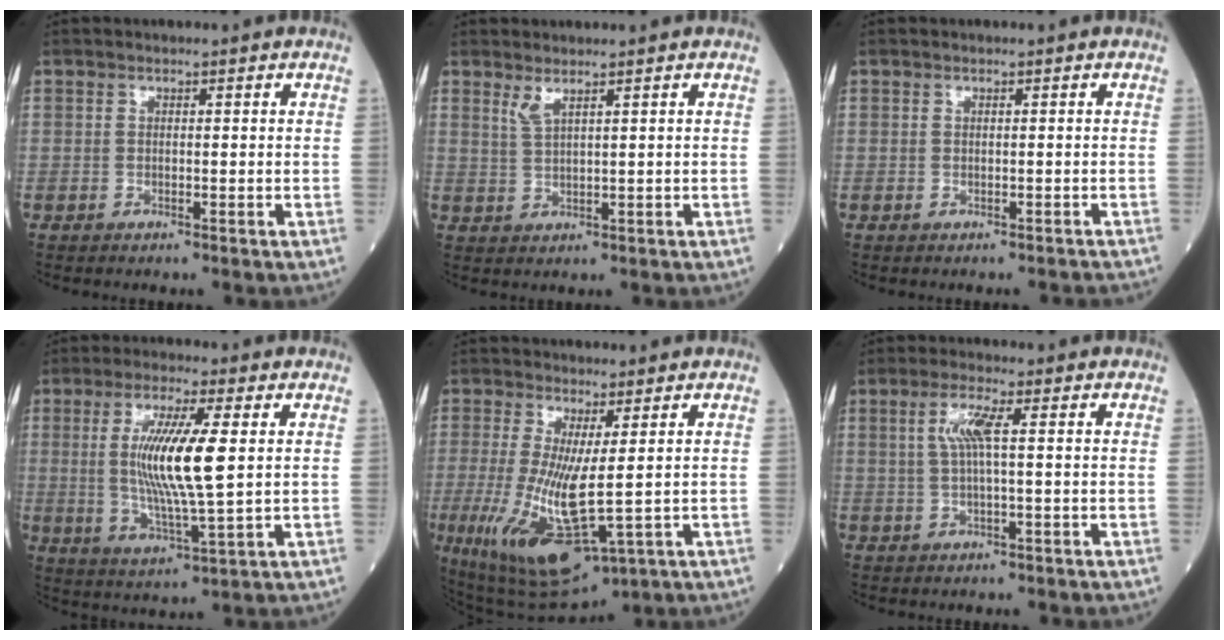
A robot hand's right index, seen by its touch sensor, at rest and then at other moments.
{"total": 2.1, "force": [1.5, -0.1, 1.4], "torque": [-0.037, -0.008, 0.036]}
{"total": 0.6, "force": [-0.4, 0.3, 0.2], "torque": [-0.001, 0.003, -0.003]}
{"total": 11.8, "force": [1.7, 0.7, 11.7], "torque": [-0.236, -0.008, 0.035]}
{"total": 12.8, "force": [-1.8, 2.9, 12.4], "torque": [-0.247, -0.032, -0.012]}
{"total": 4.1, "force": [0.9, 0.2, 4.0], "torque": [-0.086, 0.011, 0.020]}